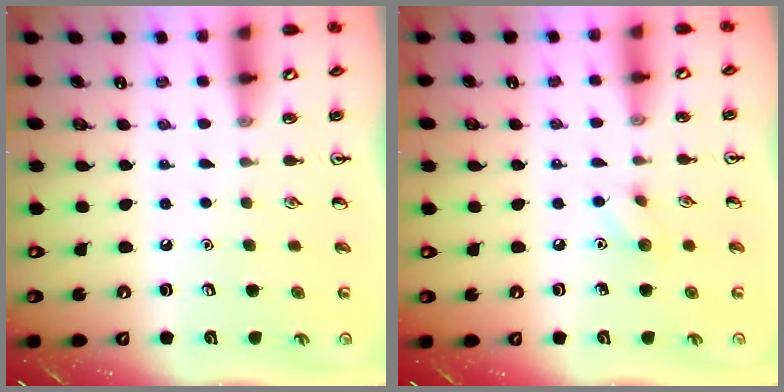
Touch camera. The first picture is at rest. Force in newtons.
{"total": 6.0, "press": 5.7, "slide": 1.6}